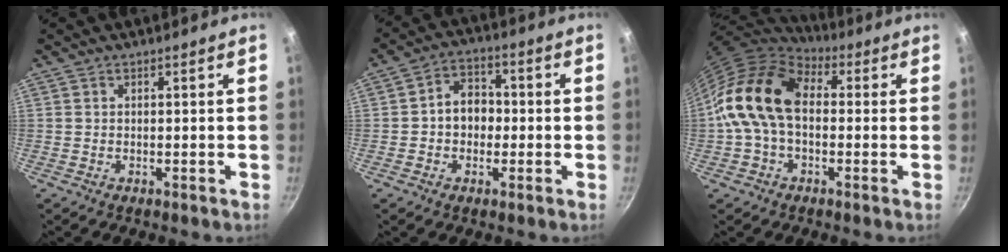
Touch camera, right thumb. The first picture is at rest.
{"total": 6.9, "force": [-0.6, 5.5, 4.1], "torque": [-0.027, 0.020, -0.017]}
{"total": 15.8, "force": [0.6, 10.6, 11.6], "torque": [-0.193, 0.032, -0.007]}